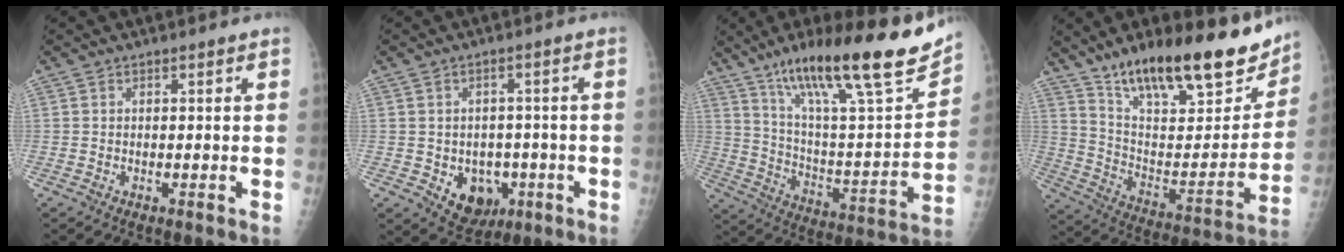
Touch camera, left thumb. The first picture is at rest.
{"total": 8.2, "force": [-2.5, 6.5, 4.3], "torque": [-0.028, 0.013, -0.020]}
{"total": 27.3, "force": [18.1, 5.4, 19.7], "torque": [-0.290, -0.053, 0.302]}
{"total": 27.3, "force": [19.3, 9.1, 17.0], "torque": [-0.225, -0.071, 0.309]}